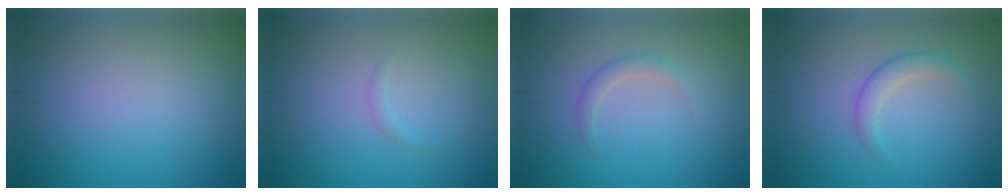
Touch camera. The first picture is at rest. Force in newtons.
{"total": 0.6, "press": 0.6, "slide": 0.0}
{"total": 1.4, "press": 1.4, "slide": 0.1}
{"total": 2.0, "press": 2.0, "slide": 0.1}